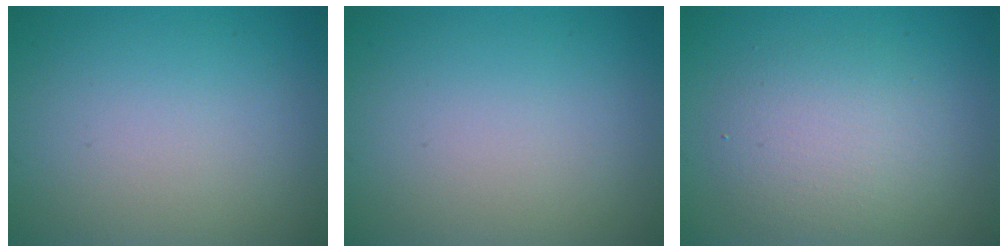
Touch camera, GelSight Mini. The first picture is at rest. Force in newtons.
{"total": 0.0}
{"total": 4.1, "press": 4.1, "slide": 0.2}